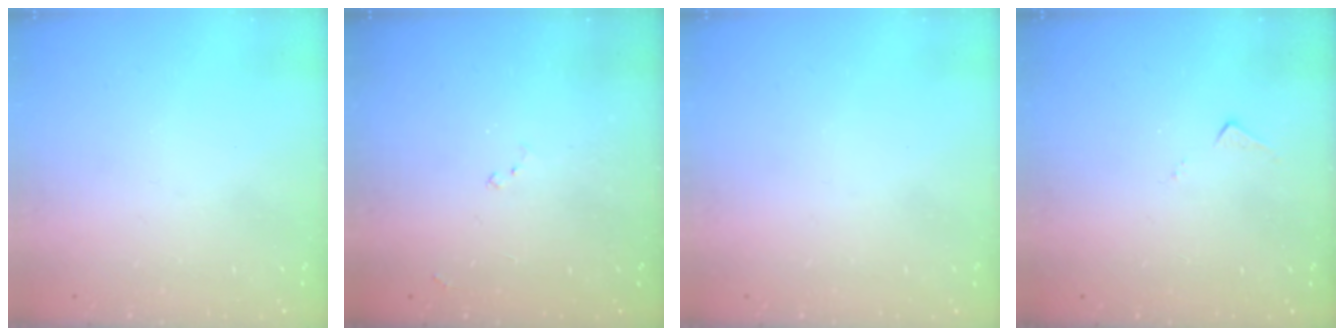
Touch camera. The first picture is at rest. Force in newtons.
{"total": 7.5, "press": 7.4, "slide": 0.7}
{"total": 0.0}
{"total": 5.1, "press": 5.0, "slide": 0.7}